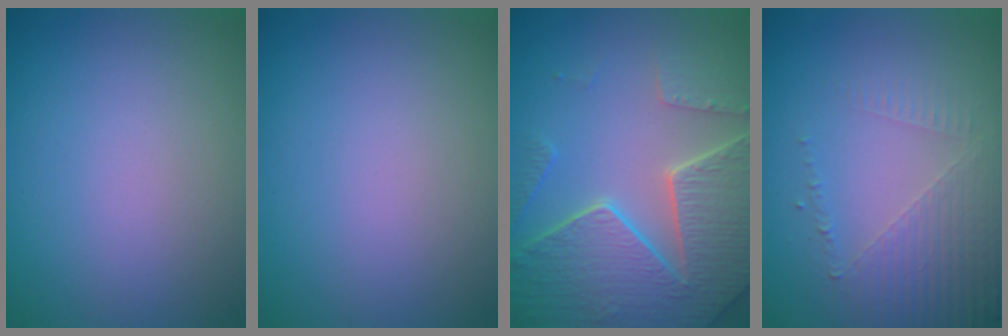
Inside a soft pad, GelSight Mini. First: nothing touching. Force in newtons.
{"total": 0.0}
{"total": 8.3, "press": 6.1, "slide": 5.6}
{"total": 5.0, "press": 2.9, "slide": 4.1}